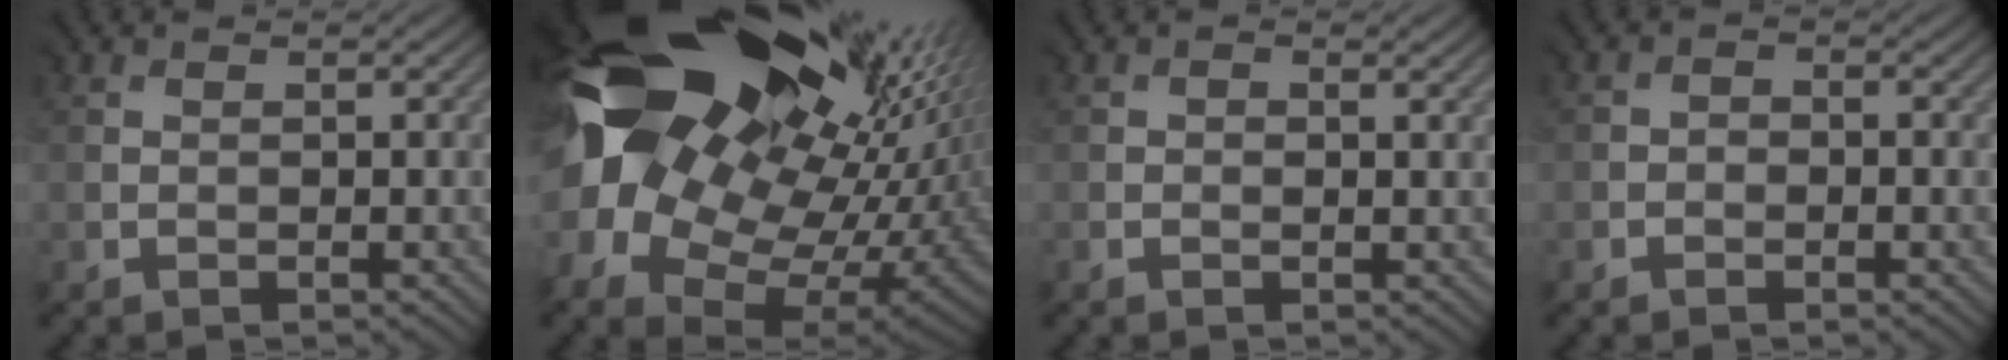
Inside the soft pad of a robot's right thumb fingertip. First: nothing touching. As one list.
[{"total": 22.0, "force": [7.7, 15.3, 13.9], "torque": [-0.335, -0.003, 0.171]}, {"total": 0.8, "force": [0.3, 0.4, 0.6], "torque": [-0.012, -0.002, 0.002]}, {"total": 1.0, "force": [-0.8, 0.6, -0.1], "torque": [0.001, 0.000, -0.020]}]